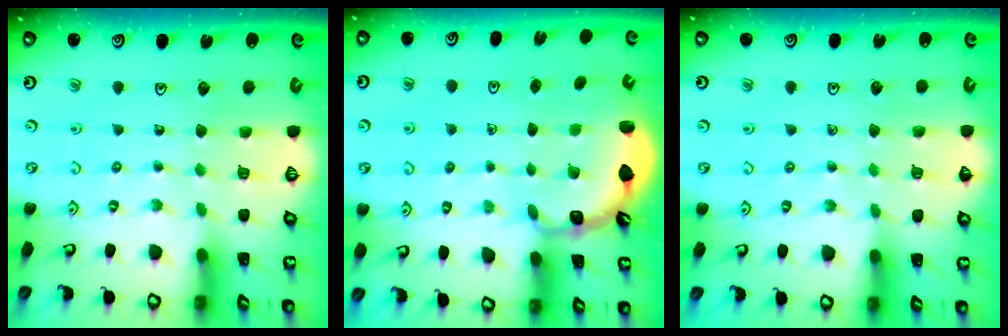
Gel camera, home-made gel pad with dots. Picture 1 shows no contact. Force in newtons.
{"total": 3.2, "press": 2.5, "slide": 2.0}
{"total": 4.3, "press": 4.3, "slide": 0.6}